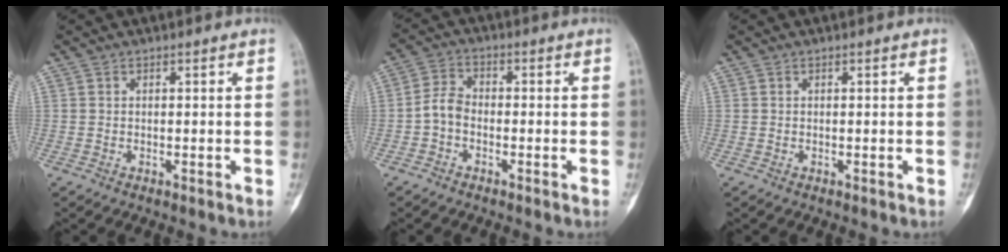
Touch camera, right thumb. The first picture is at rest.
{"total": 4.3, "force": [-1.5, 2.9, 2.8], "torque": [-0.051, 0.018, -0.039]}
{"total": 0.0}